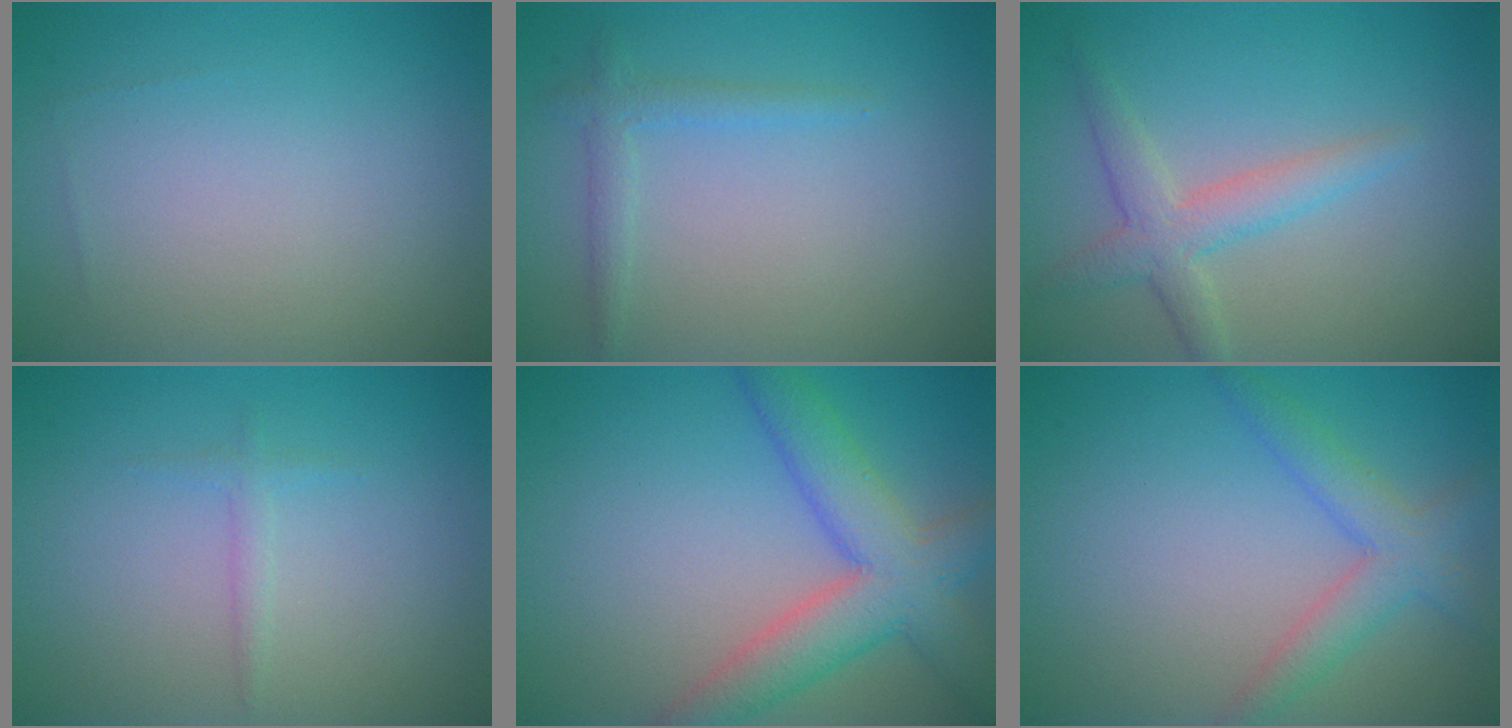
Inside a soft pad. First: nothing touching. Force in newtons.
{"total": 1.6, "press": 1.6, "slide": 0.1}
{"total": 3.2, "press": 3.2, "slide": 0.1}
{"total": 0.9, "press": 0.9, "slide": 0.0}
{"total": 6.7, "press": 6.7, "slide": 0.3}
{"total": 3.4, "press": 3.4, "slide": 0.2}